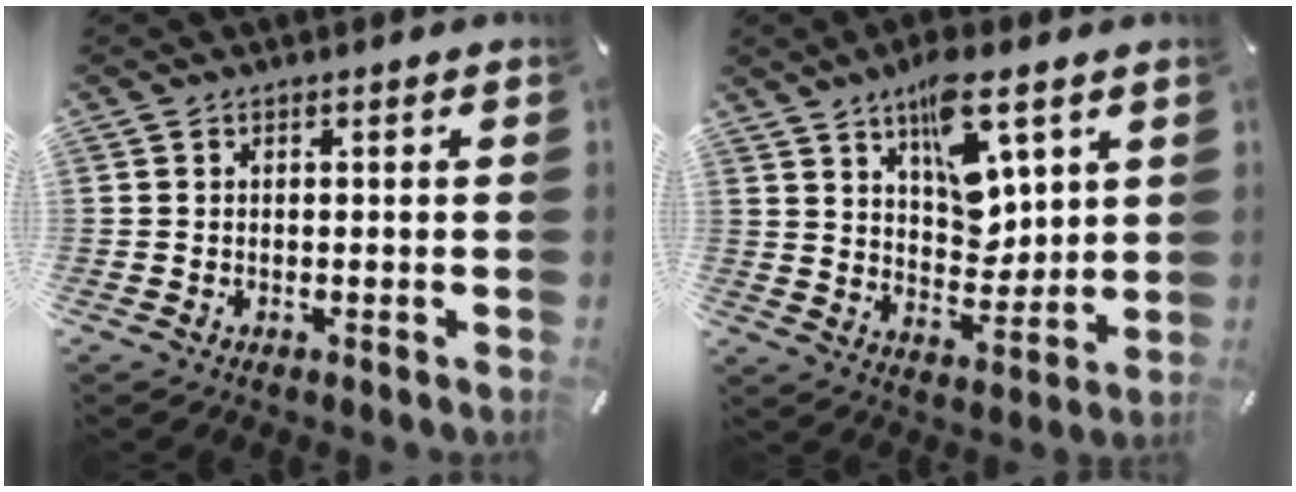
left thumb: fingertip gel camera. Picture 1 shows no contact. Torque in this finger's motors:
{"motor_torque": [1.64, 1.58, 1.39, -0.95, 0.18]}